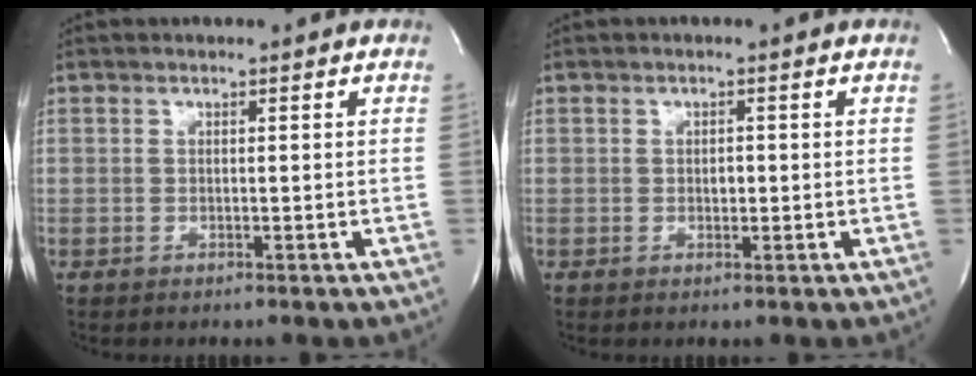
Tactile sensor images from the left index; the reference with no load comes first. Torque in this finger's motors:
{"motor_torque": [0.04, 0.00, 0.00, 0.00]}